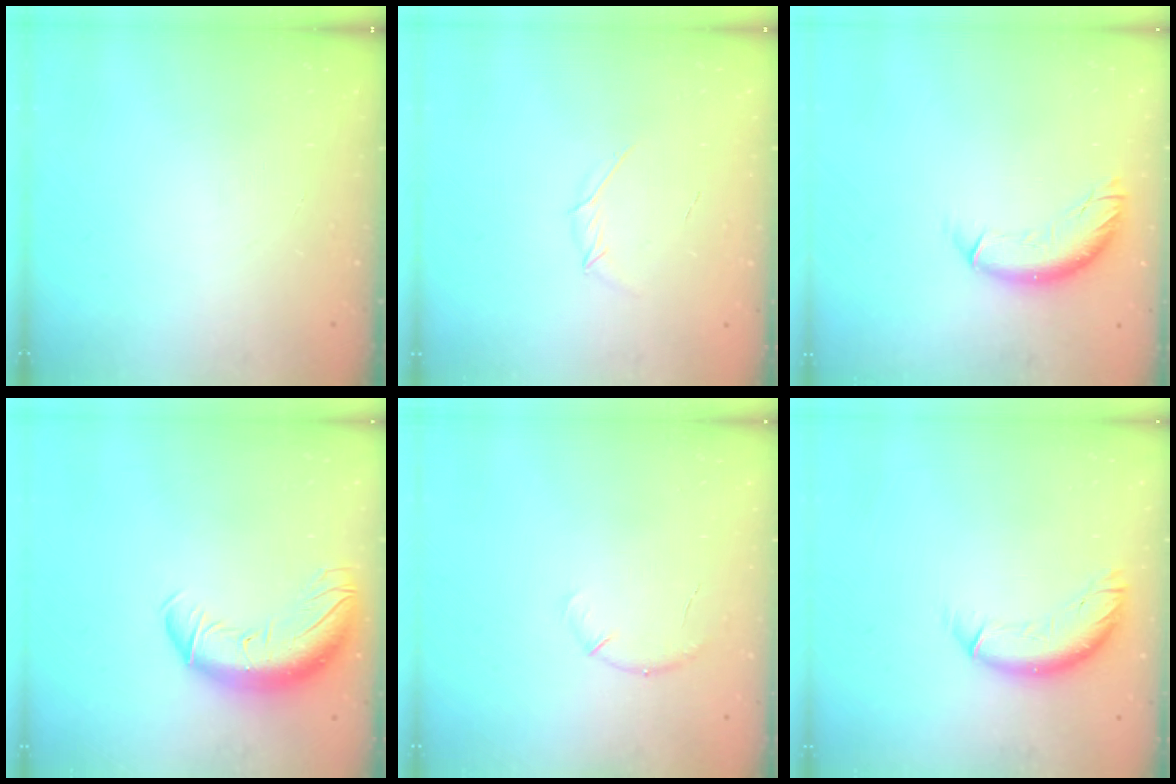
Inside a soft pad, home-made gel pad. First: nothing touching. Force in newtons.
{"total": 3.2, "press": 3.1, "slide": 0.8}
{"total": 10.1, "press": 10.0, "slide": 1.3}
{"total": 14.6, "press": 14.1, "slide": 3.6}
{"total": 6.2, "press": 6.0, "slide": 1.6}
{"total": 10.3, "press": 10.3, "slide": 0.9}